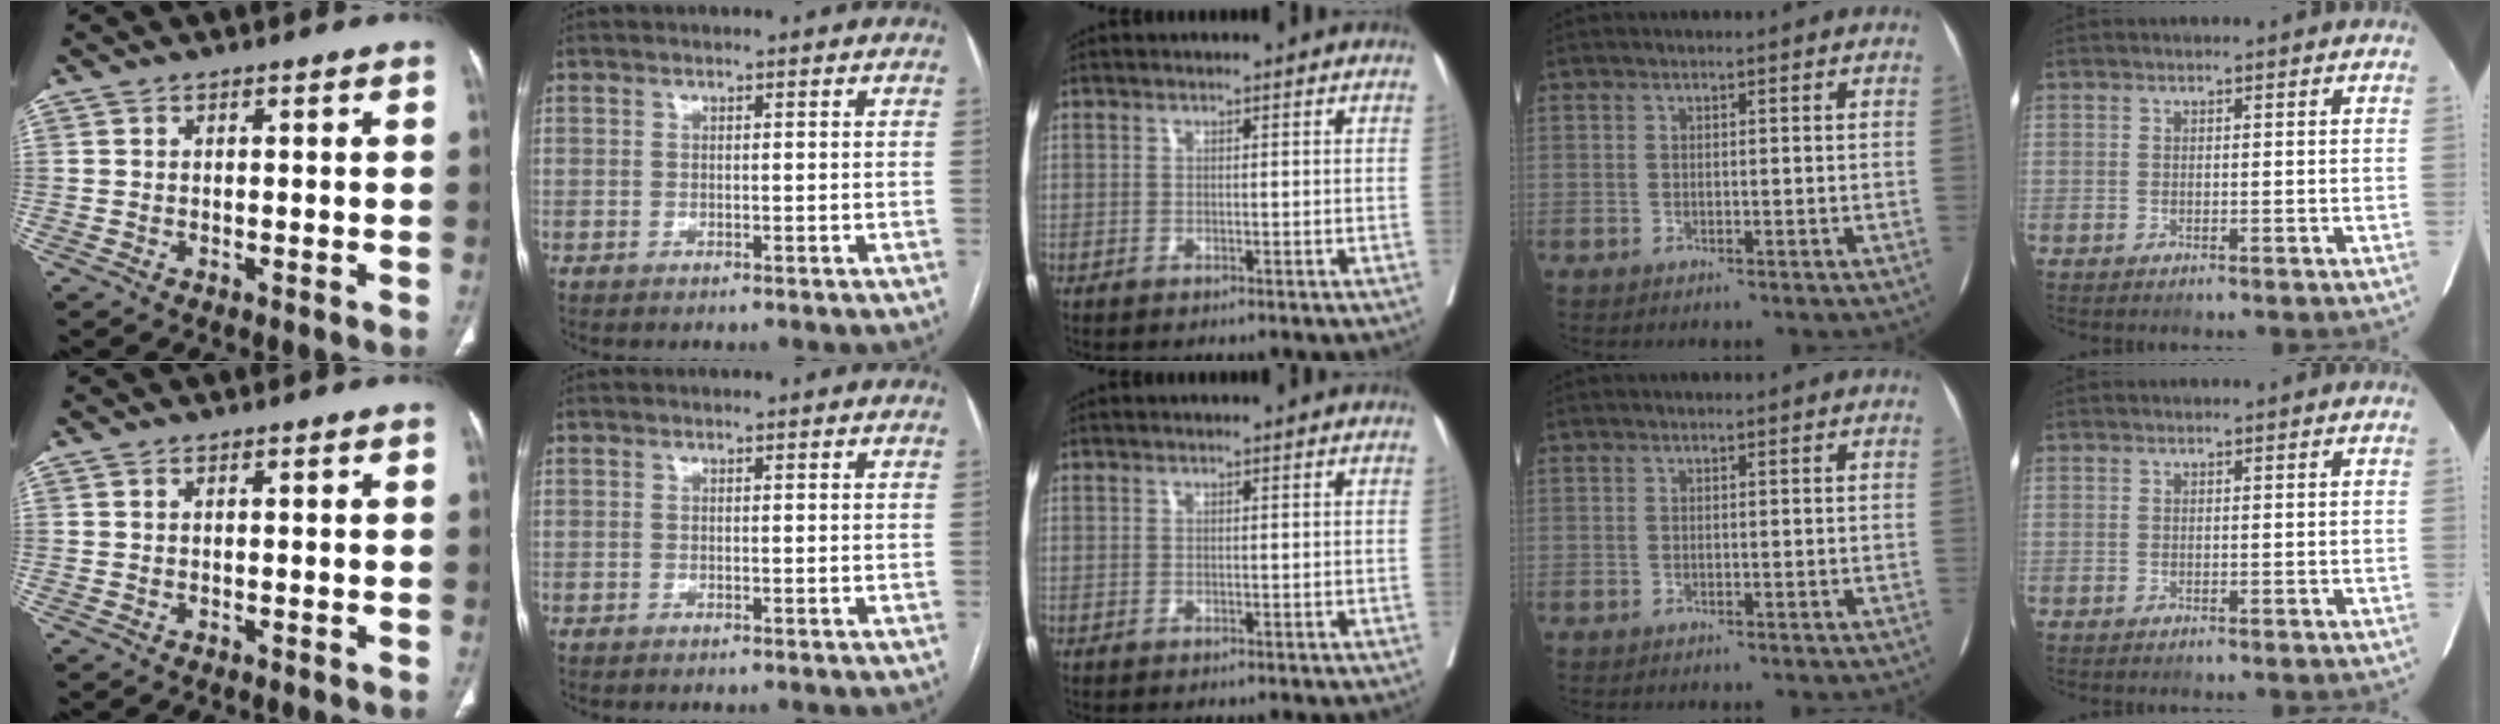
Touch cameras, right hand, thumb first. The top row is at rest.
{}